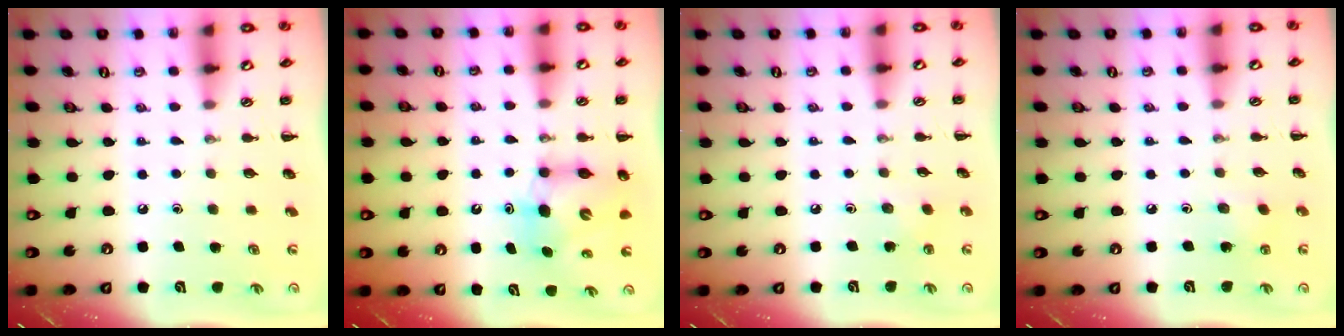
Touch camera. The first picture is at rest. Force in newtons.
{"total": 6.7, "press": 6.5, "slide": 1.5}
{"total": 2.6, "press": 2.5, "slide": 0.8}
{"total": 2.7, "press": 2.6, "slide": 0.9}